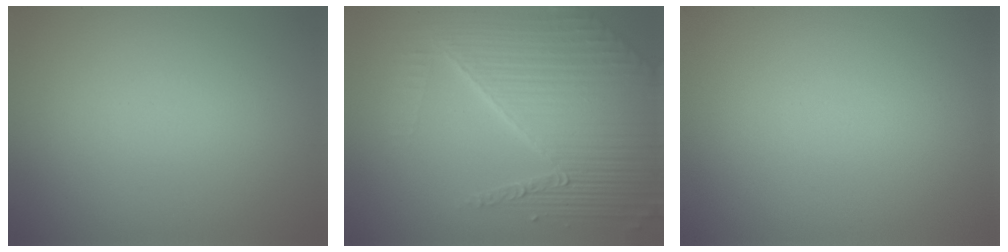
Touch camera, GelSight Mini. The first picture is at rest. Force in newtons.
{"total": 8.9, "press": 5.8, "slide": 6.7}
{"total": 0.0}